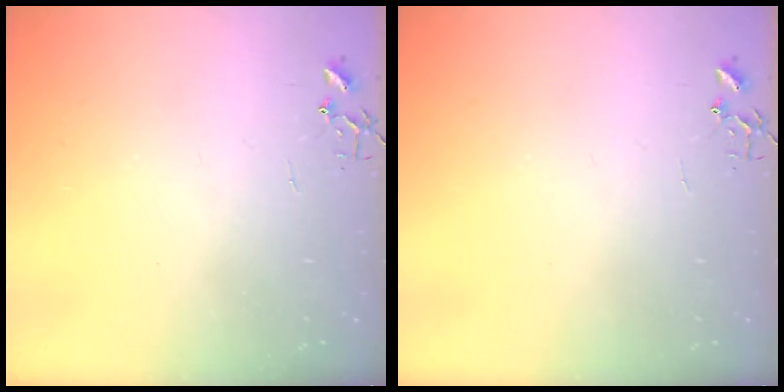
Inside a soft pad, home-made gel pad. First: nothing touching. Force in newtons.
{"total": 0.0}